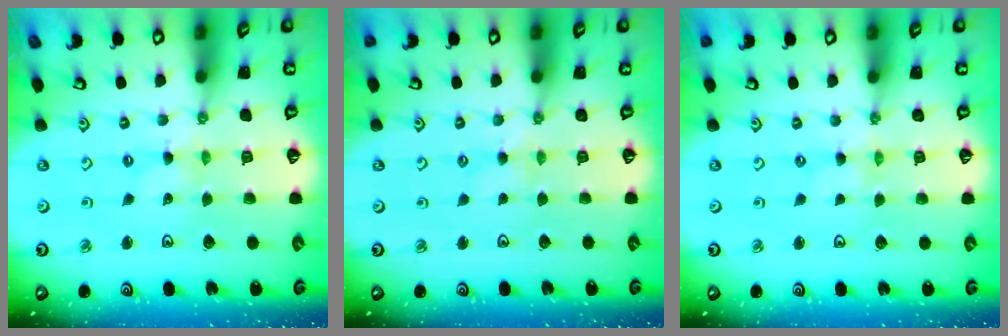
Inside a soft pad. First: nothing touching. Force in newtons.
{"total": 2.3, "press": 2.3, "slide": 0.4}
{"total": 0.0}